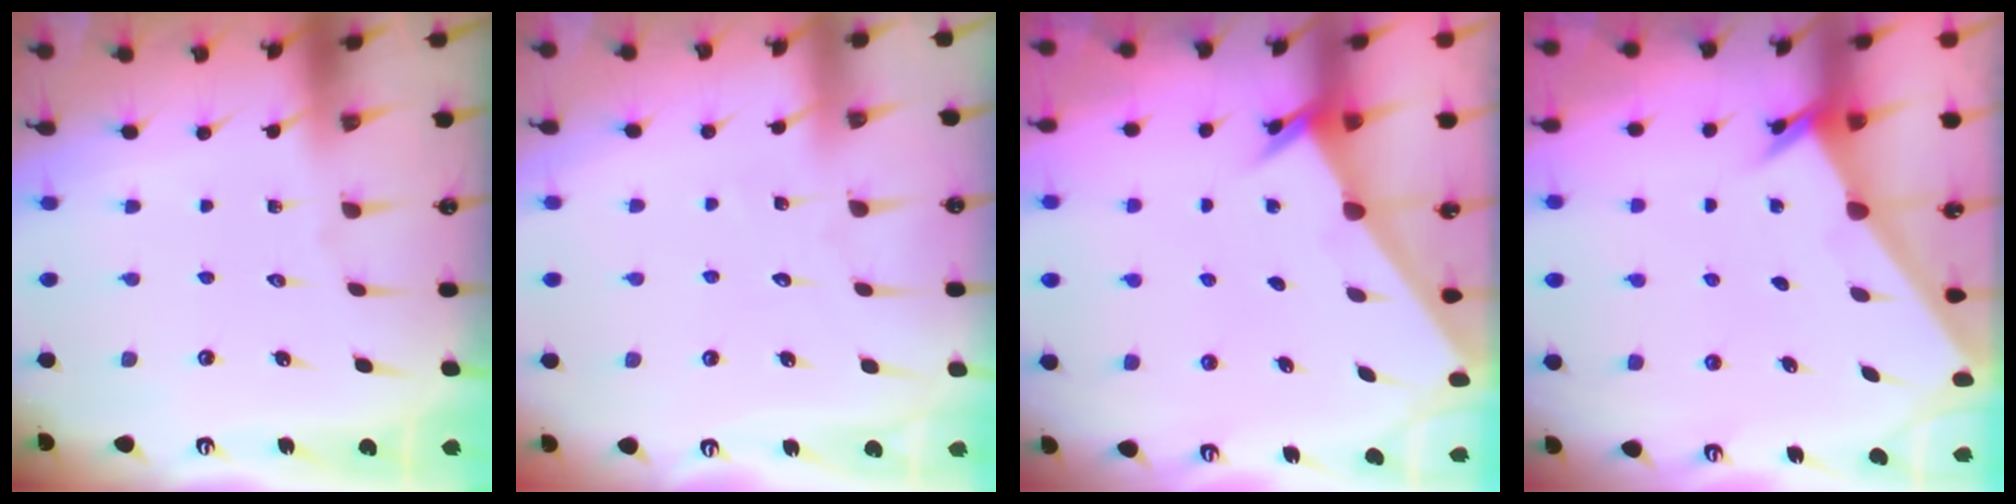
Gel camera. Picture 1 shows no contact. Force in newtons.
{"total": 3.0, "press": 3.0, "slide": 0.2}
{"total": 2.4, "press": 2.4, "slide": 0.2}
{"total": 2.3, "press": 2.3, "slide": 0.2}